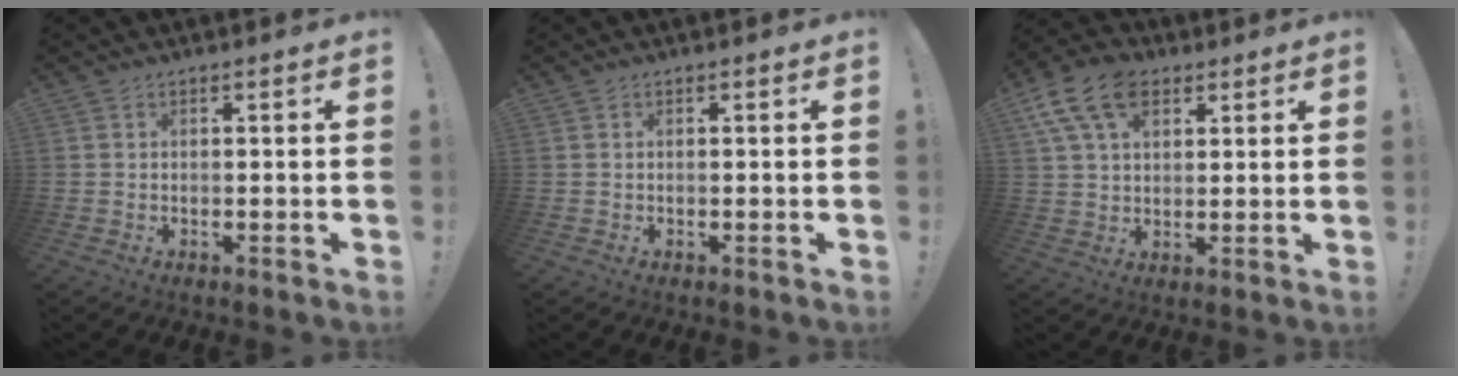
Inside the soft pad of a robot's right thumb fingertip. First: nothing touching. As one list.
[{"total": 0.0}, {"total": 13.2, "force": [6.1, 8.7, 7.9], "torque": [-0.141, -0.014, 0.117]}]